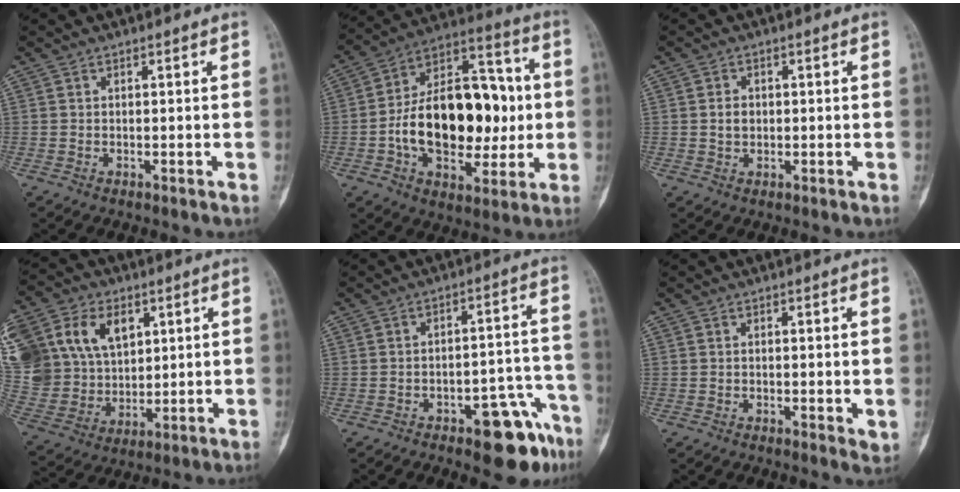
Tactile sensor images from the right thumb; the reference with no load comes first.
{"total": 25.0, "force": [-1.6, 15.2, 19.8], "torque": [-0.285, 0.035, -0.019]}
{"total": 2.4, "force": [0.1, 1.9, 1.4], "torque": [-0.019, 0.003, 0.001]}
{"total": 27.3, "force": [9.8, 19.9, 15.9], "torque": [-0.369, 0.040, 0.204]}
{"total": 11.4, "force": [-6.8, 4.2, 8.1], "torque": [-0.073, 0.052, -0.084]}
{"total": 2.1, "force": [0.1, 0.6, 2.0], "torque": [-0.026, -0.008, 0.001]}